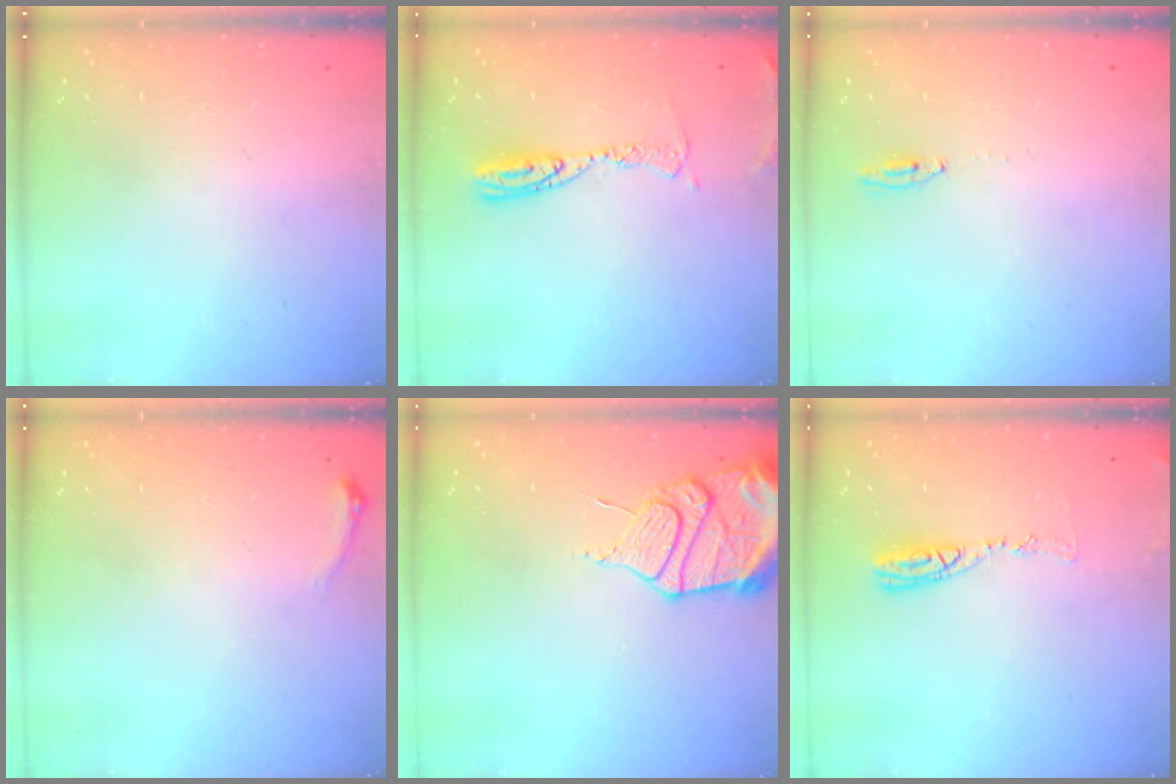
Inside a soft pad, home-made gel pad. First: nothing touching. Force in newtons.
{"total": 9.5, "press": 9.4, "slide": 0.9}
{"total": 2.0, "press": 2.0, "slide": 0.2}
{"total": 4.5, "press": 4.3, "slide": 1.1}
{"total": 13.5, "press": 13.4, "slide": 1.0}
{"total": 8.9, "press": 8.9, "slide": 0.8}